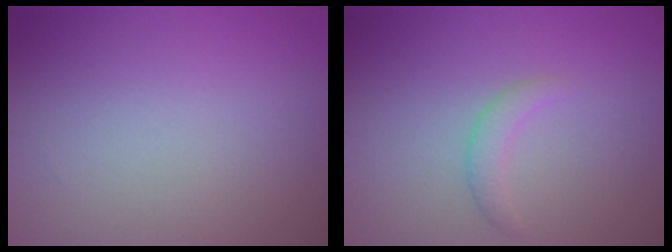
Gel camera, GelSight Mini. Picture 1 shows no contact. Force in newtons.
{"total": 1.6, "press": 1.6, "slide": 0.2}